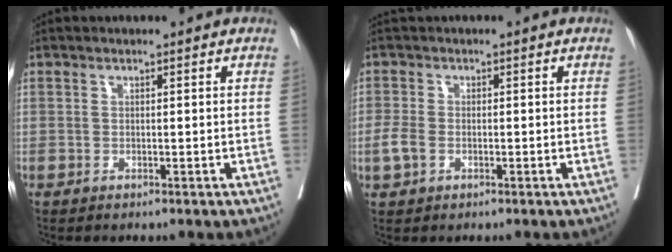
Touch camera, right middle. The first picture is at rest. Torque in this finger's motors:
{"motor_torque": [0.01, 0.00, 0.05, 0.02]}